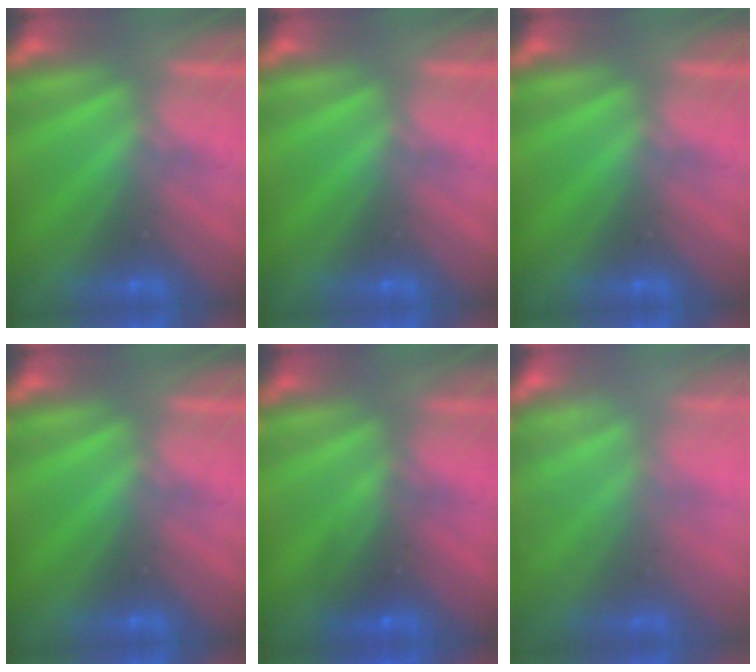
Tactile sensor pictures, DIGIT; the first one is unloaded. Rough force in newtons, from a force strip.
{"total": 0.0}
{"total": 0.0}
{"total": 0.0}
{"total": 2.6}
{"total": 2.2}